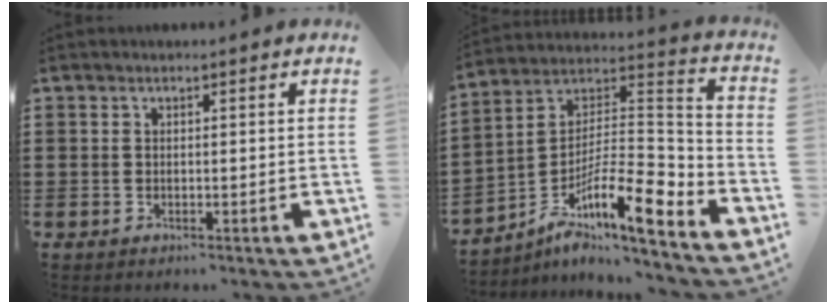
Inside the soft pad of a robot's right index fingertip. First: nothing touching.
{"total": 12.5, "force": [-7.2, 3.4, 9.6], "torque": [-0.163, -0.021, -0.139]}